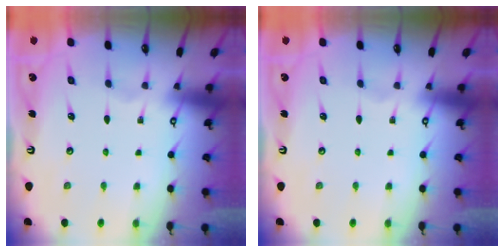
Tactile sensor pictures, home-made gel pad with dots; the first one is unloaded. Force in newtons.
{"total": 0.0}